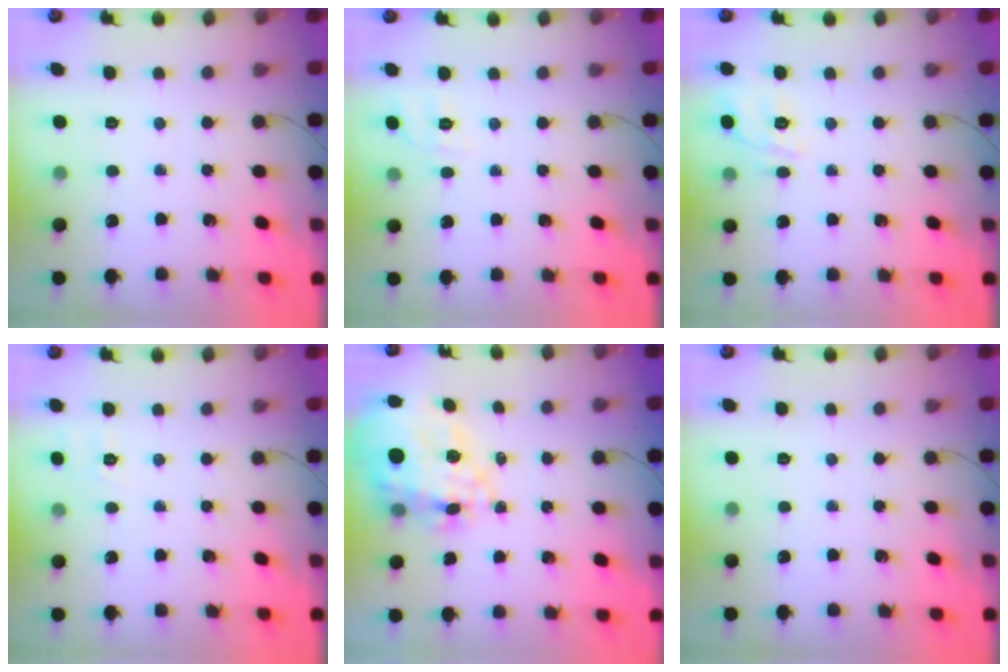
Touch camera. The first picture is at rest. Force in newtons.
{"total": 5.3, "press": 4.8, "slide": 2.2}
{"total": 9.6, "press": 9.6, "slide": 1.2}
{"total": 6.7, "press": 6.4, "slide": 2.0}
{"total": 21.9, "press": 21.4, "slide": 4.8}
{"total": 0.0}